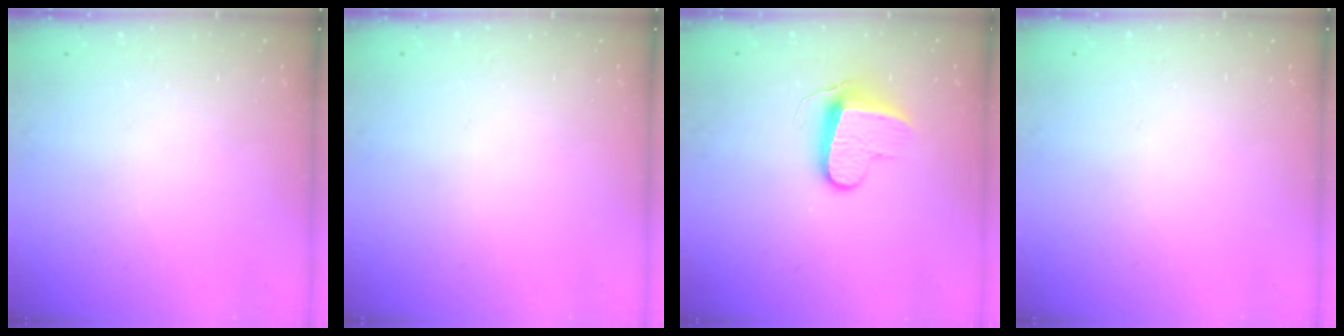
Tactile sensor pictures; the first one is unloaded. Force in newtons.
{"total": 0.0}
{"total": 9.0, "press": 9.0, "slide": 0.2}
{"total": 0.0}